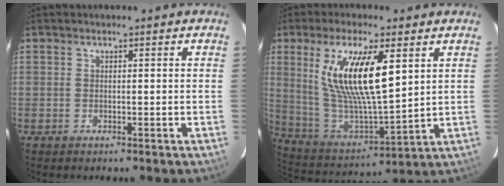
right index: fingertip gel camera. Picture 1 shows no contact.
{"total": 18.0, "force": [6.4, 5.3, 16.0], "torque": [-0.305, -0.005, 0.134]}